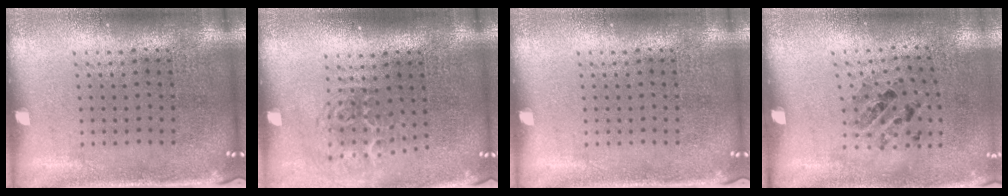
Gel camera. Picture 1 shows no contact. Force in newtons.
{"total": 1.8, "press": 1.2, "slide": 1.4}
{"total": 0.0}
{"total": 1.0, "press": 0.8, "slide": 0.6}